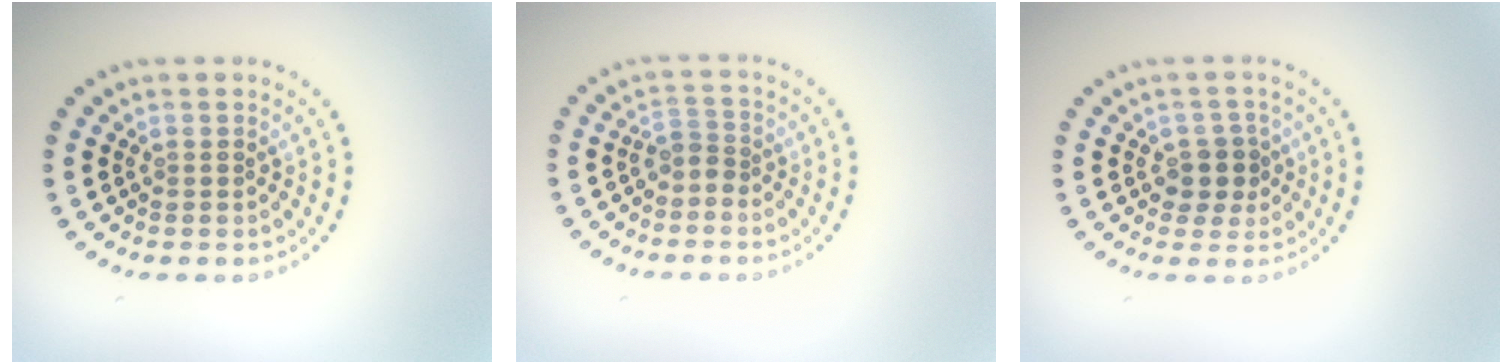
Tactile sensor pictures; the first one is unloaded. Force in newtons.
{"total": 1.7, "press": 1.2, "slide": 1.2}
{"total": 2.5, "press": 2.2, "slide": 1.3}